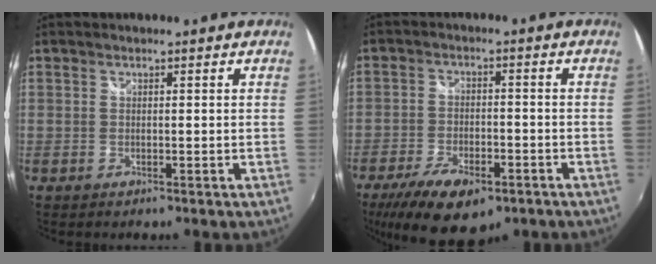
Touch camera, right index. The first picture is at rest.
{"total": 14.1, "force": [-8.9, 6.0, 9.1], "torque": [-0.196, -0.033, -0.143]}